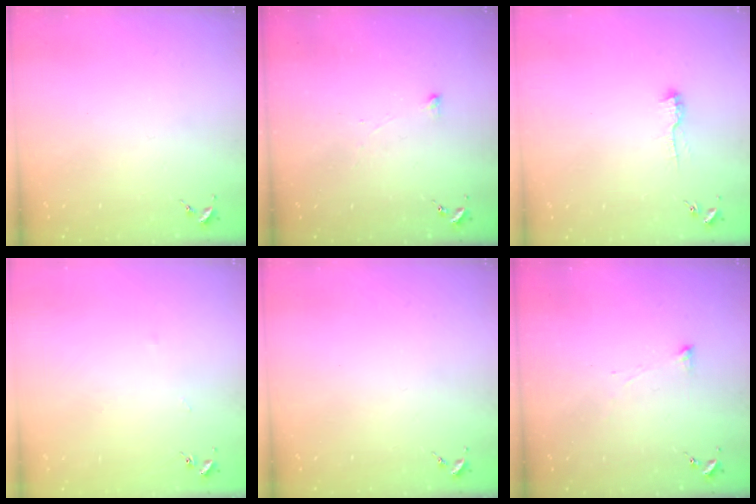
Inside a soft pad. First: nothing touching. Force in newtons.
{"total": 2.6, "press": 2.6, "slide": 0.1}
{"total": 6.7, "press": 6.6, "slide": 0.8}
{"total": 2.5, "press": 2.5, "slide": 0.4}
{"total": 0.0}
{"total": 3.3, "press": 3.3, "slide": 0.3}